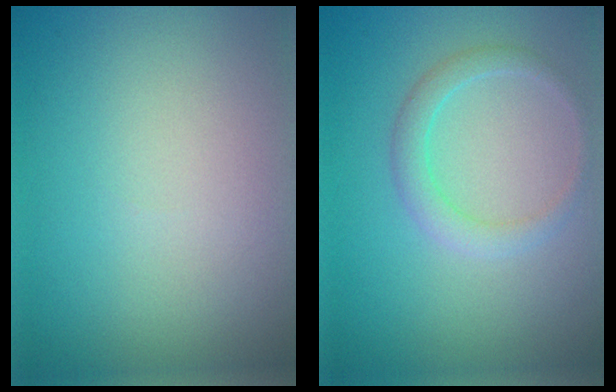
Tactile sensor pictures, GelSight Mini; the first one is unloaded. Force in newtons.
{"total": 2.0, "press": 2.0, "slide": 0.3}